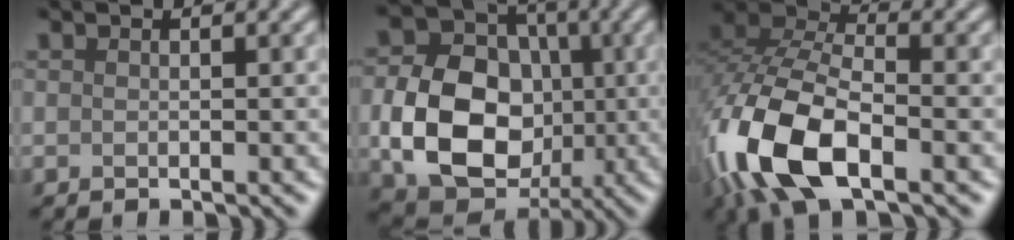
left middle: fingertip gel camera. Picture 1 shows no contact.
{"total": 10.4, "force": [-1.7, 7.9, 6.5], "torque": [-0.127, -0.004, -0.030]}
{"total": 11.6, "force": [-5.2, 5.5, 8.7], "torque": [-0.199, -0.007, -0.107]}